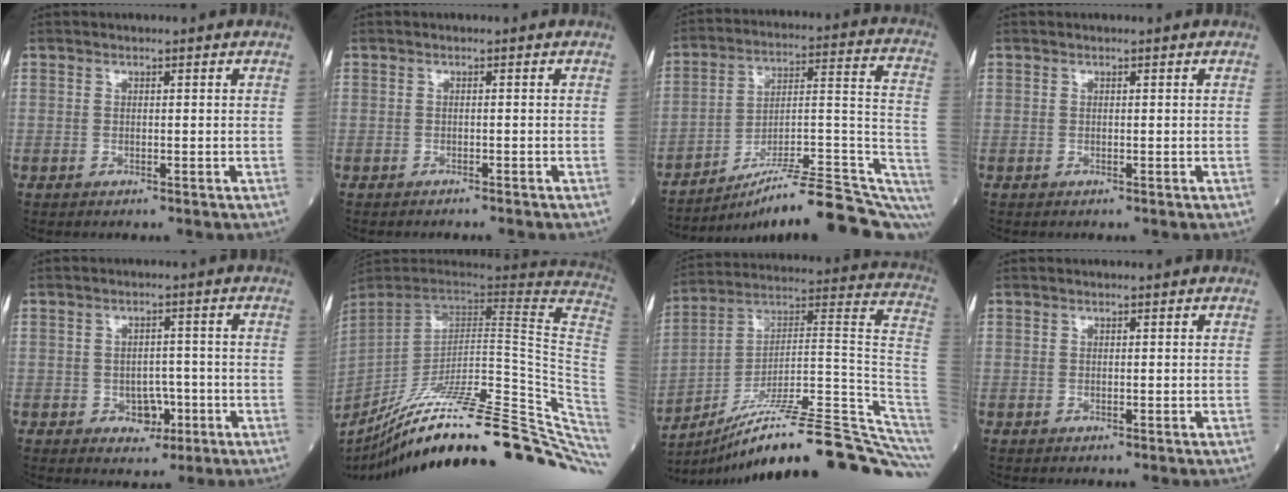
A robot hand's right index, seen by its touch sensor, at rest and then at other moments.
{"total": 1.5, "force": [-1.5, -0.1, 0.4], "torque": [-0.005, 0.000, -0.019]}
{"total": 21.6, "force": [-16.3, 2.4, 14.0], "torque": [-0.135, 0.034, -0.243]}
{"total": 0.0}
{"total": 4.0, "force": [-1.5, 2.8, 2.4], "torque": [-0.025, 0.006, -0.016]}
{"total": 38.5, "force": [-28.2, 3.8, 25.9], "torque": [-0.276, -0.048, -0.401]}
{"total": 27.6, "force": [-20.9, 0.8, 17.9], "torque": [-0.154, 0.044, -0.320]}
{"total": 0.0}